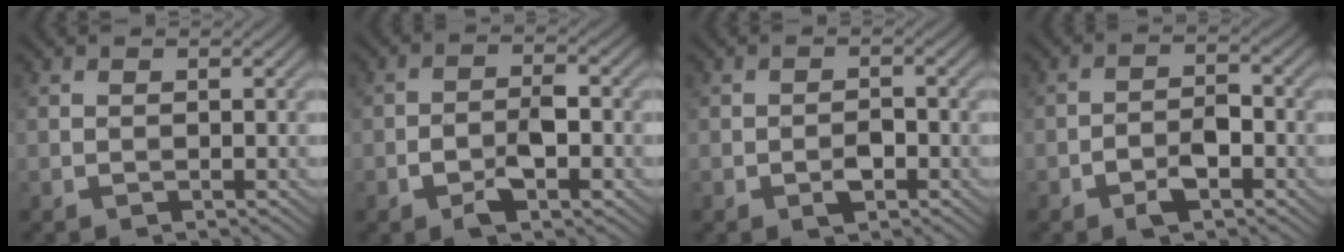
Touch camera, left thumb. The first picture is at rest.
{"total": 4.8, "force": [-2.1, 2.1, 3.8], "torque": [-0.066, 0.005, -0.040]}
{"total": 2.3, "force": [-1.1, 1.2, 1.6], "torque": [-0.024, 0.003, -0.021]}
{"total": 4.2, "force": [-2.2, 1.9, 2.9], "torque": [-0.047, 0.006, -0.044]}